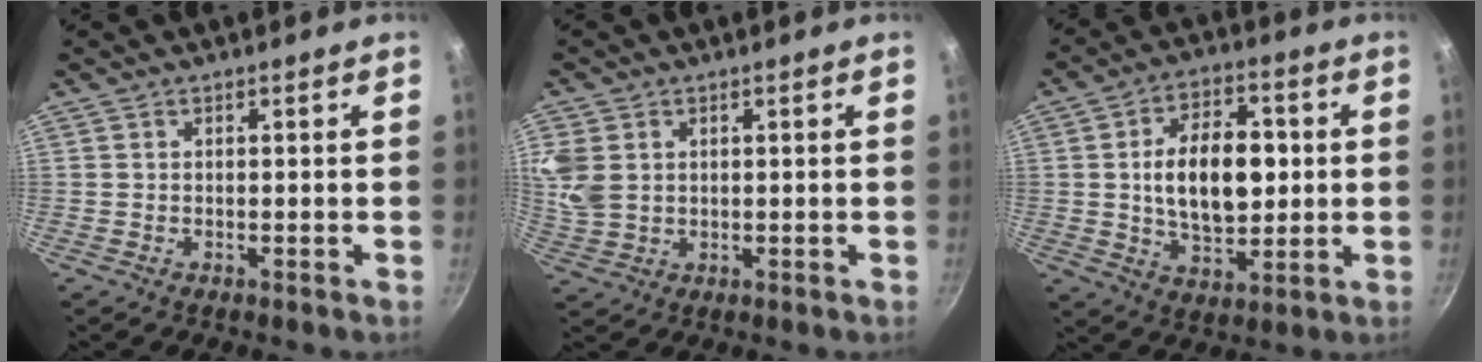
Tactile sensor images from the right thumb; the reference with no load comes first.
{"total": 7.6, "force": [1.6, 5.7, 4.7], "torque": [-0.109, 0.001, 0.041]}
{"total": 15.1, "force": [1.1, 8.7, 12.3], "torque": [-0.171, 0.004, 0.019]}